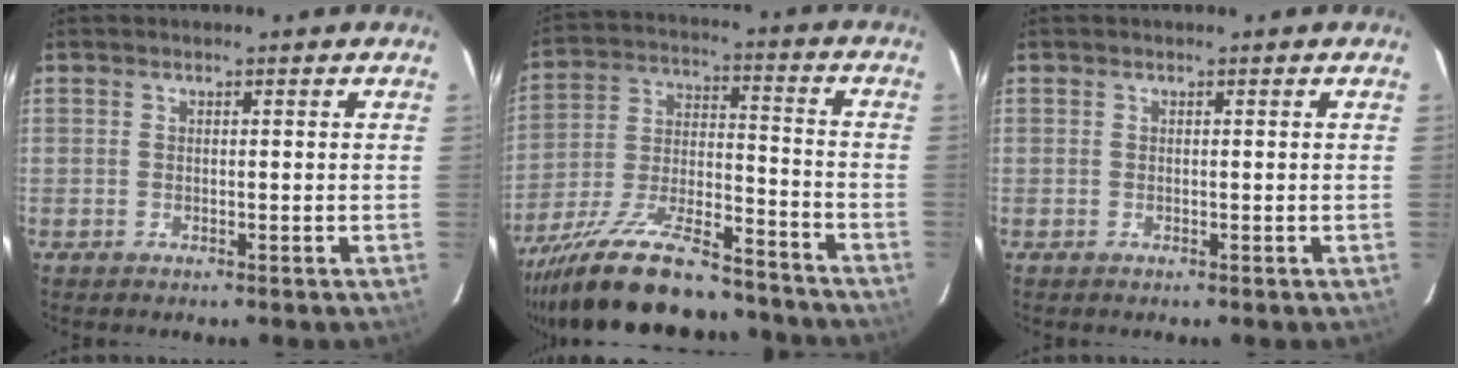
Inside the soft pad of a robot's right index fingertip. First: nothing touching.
{"total": 23.6, "force": [-19.4, 6.5, 11.8], "torque": [-0.227, -0.019, -0.300]}
{"total": 0.0}